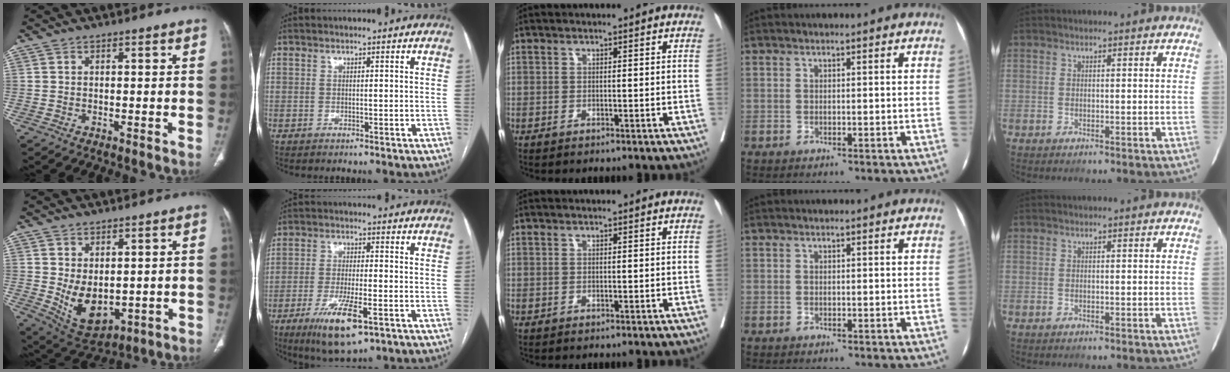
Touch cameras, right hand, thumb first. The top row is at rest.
{"thumb": {"total": 9.2, "force": [0.0, 5.9, 7.1], "torque": [-0.102, -0.014, 0.031]}, "index": {"total": 10.3, "force": [-5.1, 2.3, 8.7], "torque": [-0.163, -0.024, -0.077]}}